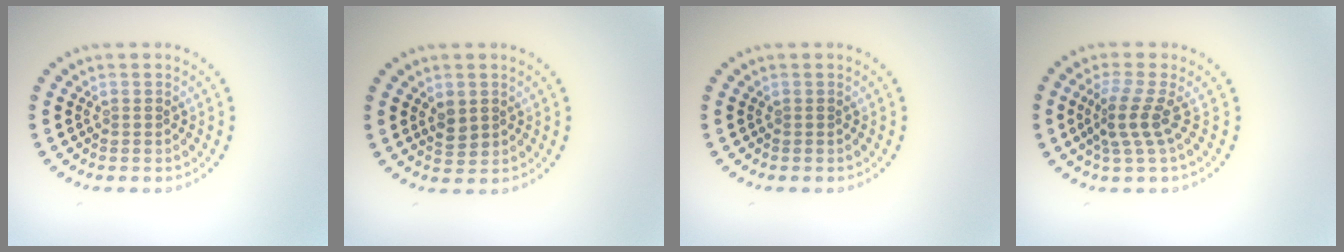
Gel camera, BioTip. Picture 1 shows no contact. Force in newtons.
{"total": 1.6, "press": 1.6, "slide": 0.3}
{"total": 0.0}
{"total": 2.9, "press": 2.0, "slide": 2.1}